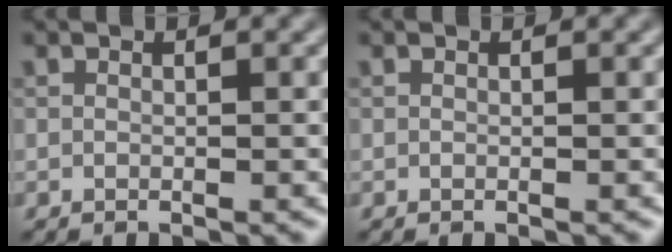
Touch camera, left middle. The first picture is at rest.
{"total": 0.0}